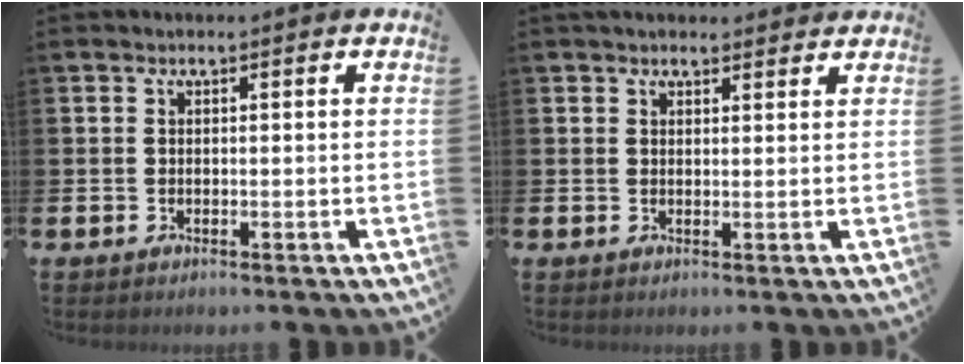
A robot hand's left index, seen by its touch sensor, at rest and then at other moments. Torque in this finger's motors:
{"motor_torque": [0.88, -1.25, 0.01, 0.08]}